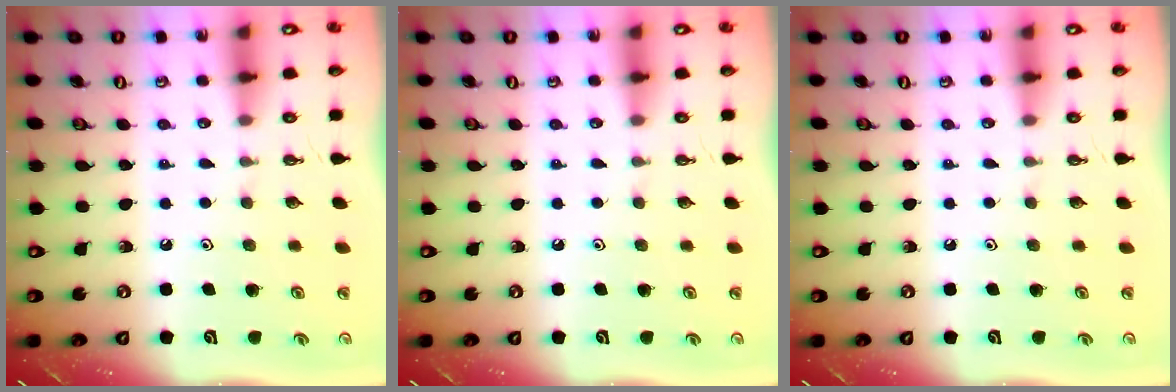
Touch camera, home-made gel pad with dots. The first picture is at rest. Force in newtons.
{"total": 0.0}
{"total": 0.0}